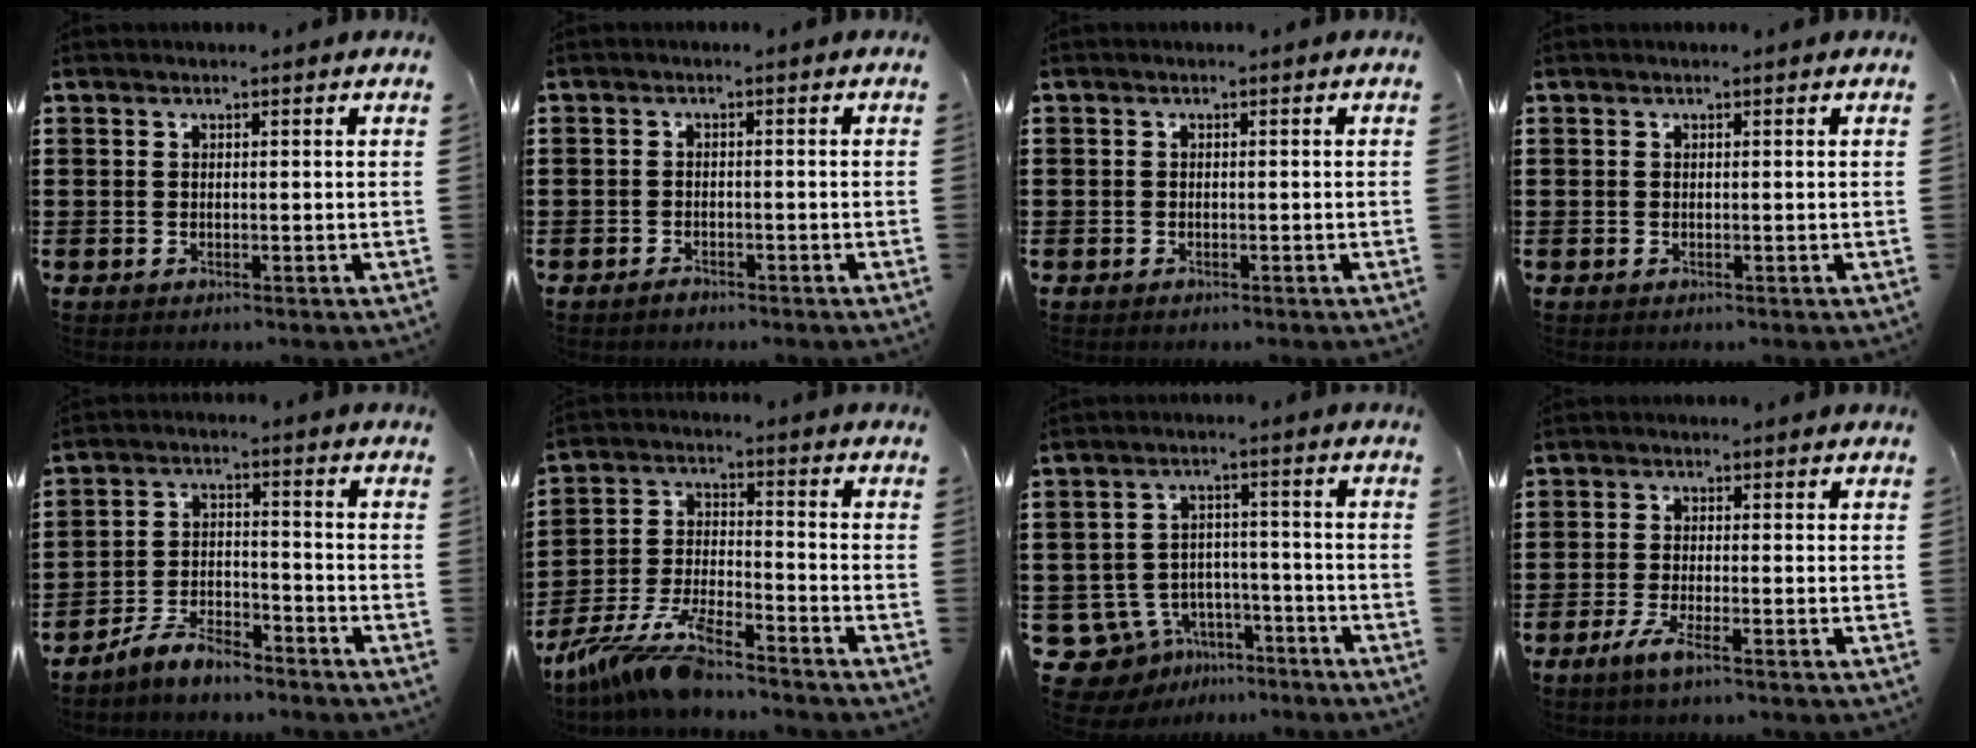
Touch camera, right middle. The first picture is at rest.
{"total": 1.4, "force": [-1.2, 0.7, 0.2], "torque": [-0.005, 0.003, -0.028]}
{"total": 0.9, "force": [-0.6, 0.7, 0.0], "torque": [-0.001, 0.003, -0.014]}
{"total": 0.0}
{"total": 5.7, "force": [-5.3, 1.0, 1.8], "torque": [-0.042, 0.004, -0.107]}
{"total": 9.2, "force": [-8.1, 1.3, 4.3], "torque": [-0.098, 0.001, -0.160]}
{"total": 7.7, "force": [-6.3, 4.2, 1.3], "torque": [-0.058, 0.020, -0.126]}
{"total": 3.4, "force": [-2.0, 0.4, 2.7], "torque": [-0.059, -0.005, -0.041]}